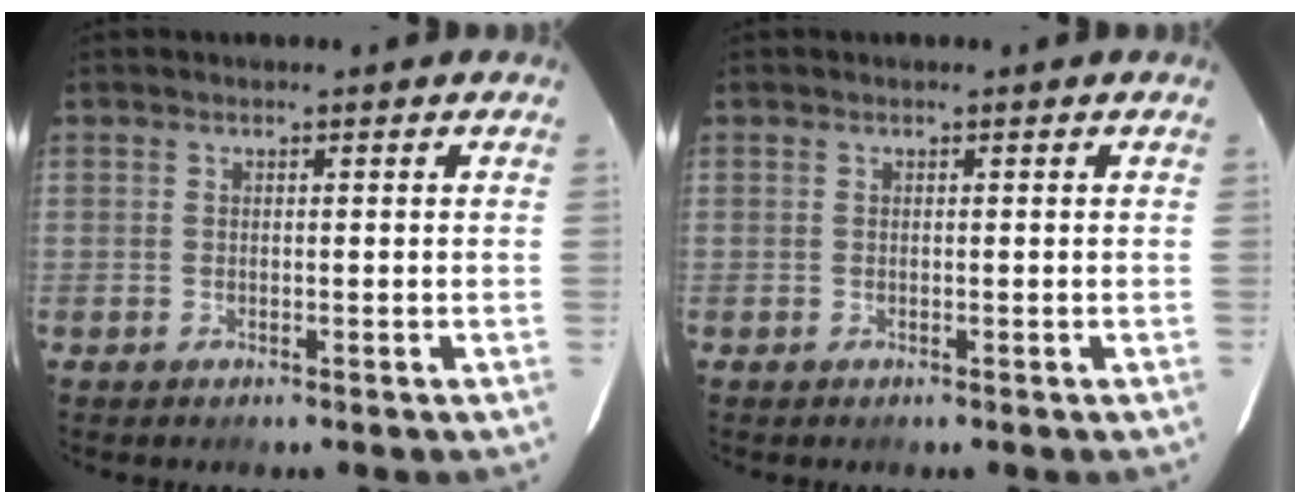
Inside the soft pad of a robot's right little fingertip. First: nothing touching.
{"total": 0.0}